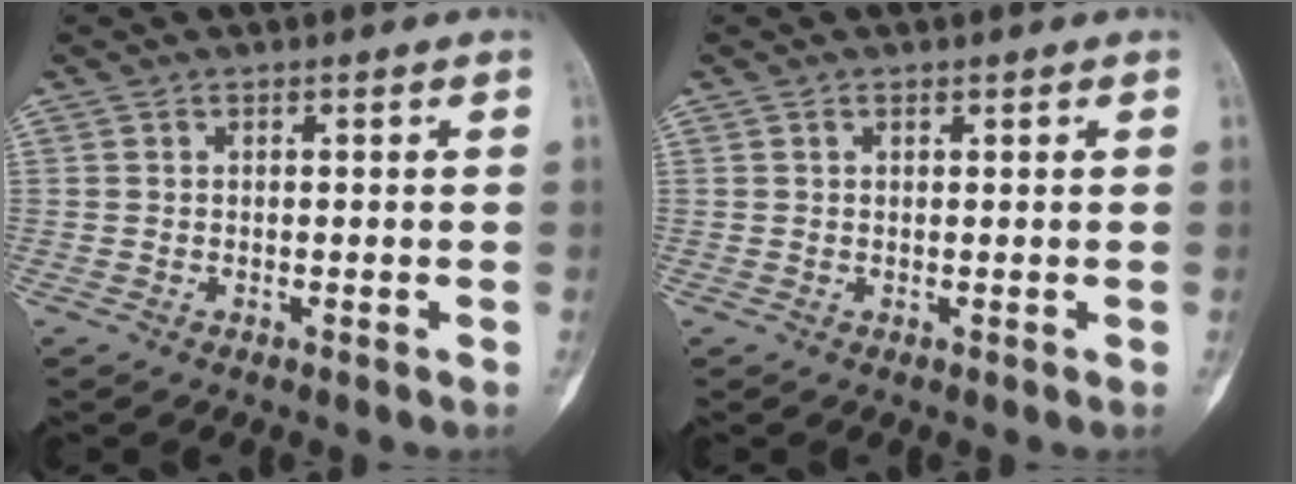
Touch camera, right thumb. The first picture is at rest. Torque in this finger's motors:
{"motor_torque": [-0.20, 0.18, 0.22, -0.04, -0.03]}